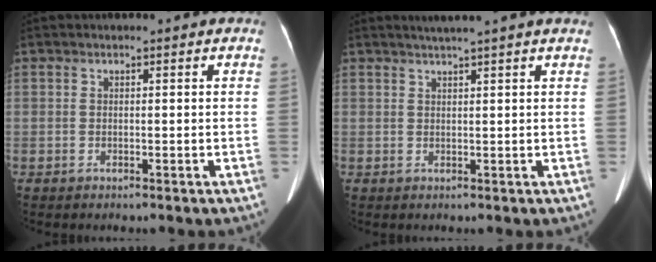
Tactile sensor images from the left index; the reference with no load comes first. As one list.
[{"total": 3.9, "force": [3.2, -0.9, 2.0], "torque": [-0.025, 0.016, 0.045]}]